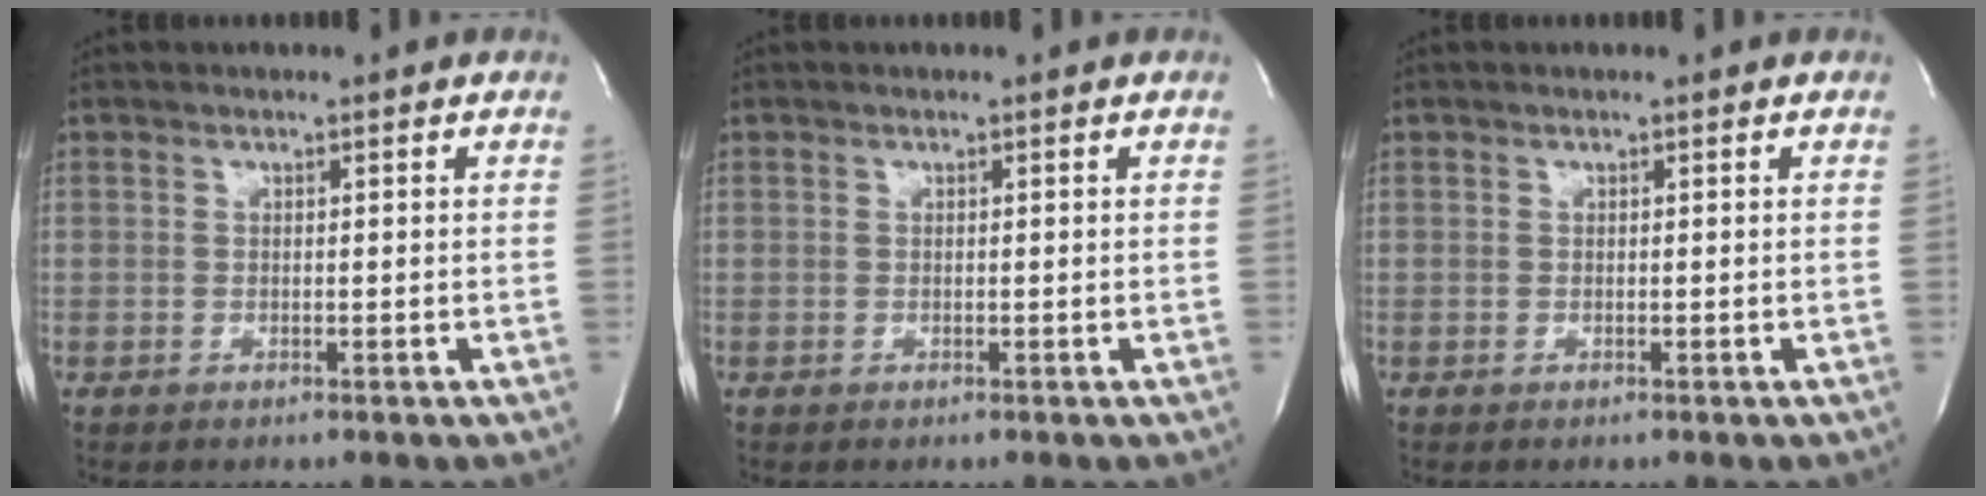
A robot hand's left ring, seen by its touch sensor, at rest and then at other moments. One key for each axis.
{"total": 0.0}
{"total": 0.0}